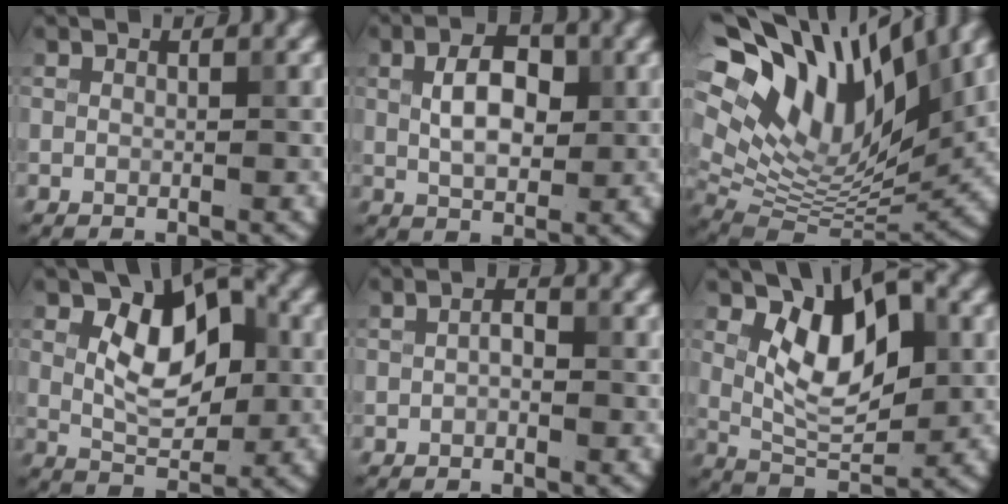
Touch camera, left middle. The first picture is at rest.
{"total": 4.5, "force": [0.8, 2.6, 3.6], "torque": [-0.068, 0.003, 0.012]}
{"total": 17.0, "force": [9.2, 8.1, 11.7], "torque": [-0.230, 0.037, 0.158]}
{"total": 6.6, "force": [1.4, 3.8, 5.2], "torque": [-0.089, 0.002, 0.025]}
{"total": 1.1, "force": [-0.3, 0.6, 0.9], "torque": [-0.017, 0.003, -0.006]}
{"total": 7.1, "force": [1.6, 3.6, 5.9], "torque": [-0.100, 0.000, 0.028]}